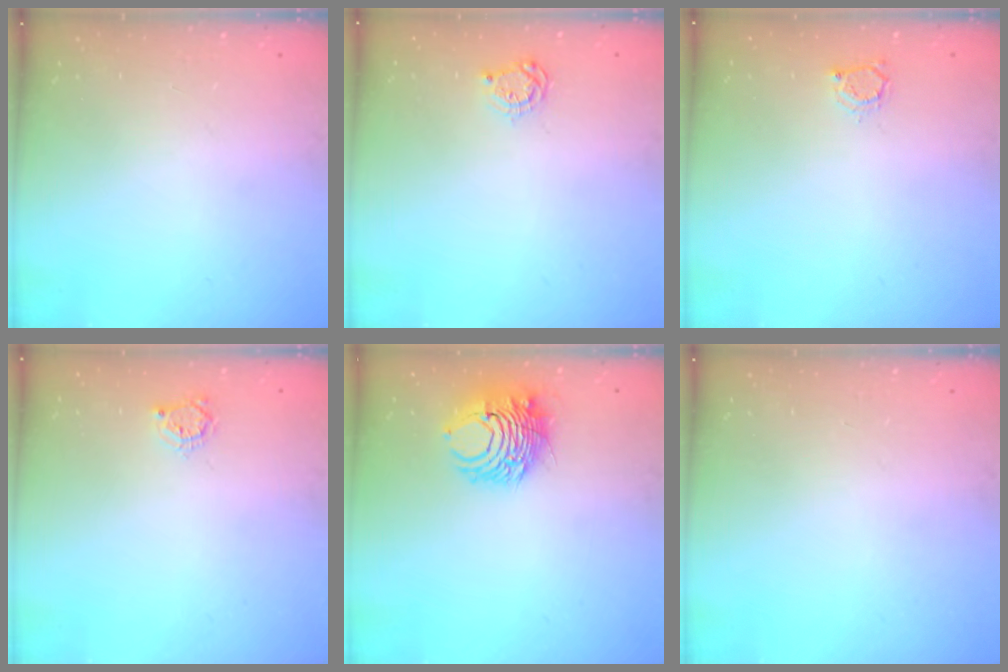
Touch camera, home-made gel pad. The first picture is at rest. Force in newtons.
{"total": 4.8, "press": 4.8, "slide": 0.6}
{"total": 3.3, "press": 3.2, "slide": 0.5}
{"total": 3.4, "press": 3.4, "slide": 0.4}
{"total": 8.6, "press": 8.5, "slide": 1.1}
{"total": 0.0}